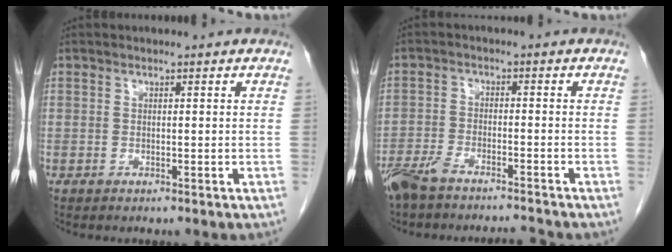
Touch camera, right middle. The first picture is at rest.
{"total": 7.5, "force": [-6.9, 0.7, 3.0], "torque": [-0.056, -0.006, -0.120]}